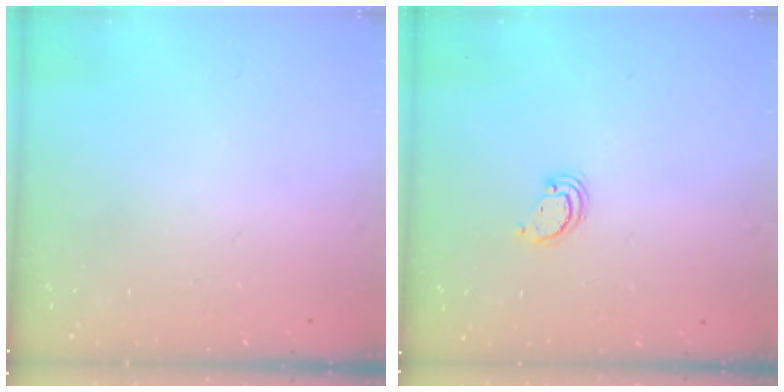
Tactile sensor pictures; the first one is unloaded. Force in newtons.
{"total": 2.6, "press": 2.6, "slide": 0.2}